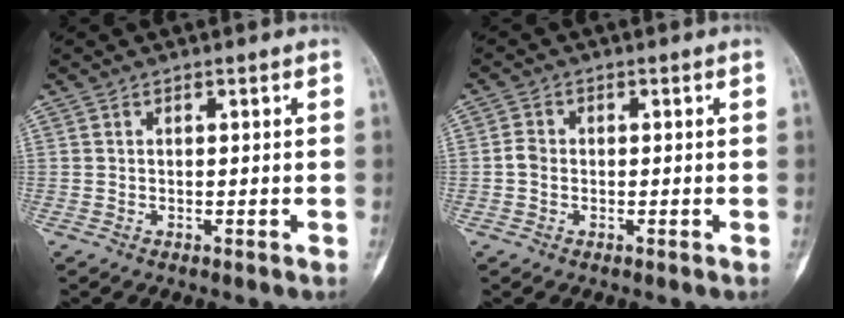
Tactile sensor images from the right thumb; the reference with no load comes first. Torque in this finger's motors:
{"motor_torque": [0.02, 0.36, 0.21, -0.18, 0.03]}